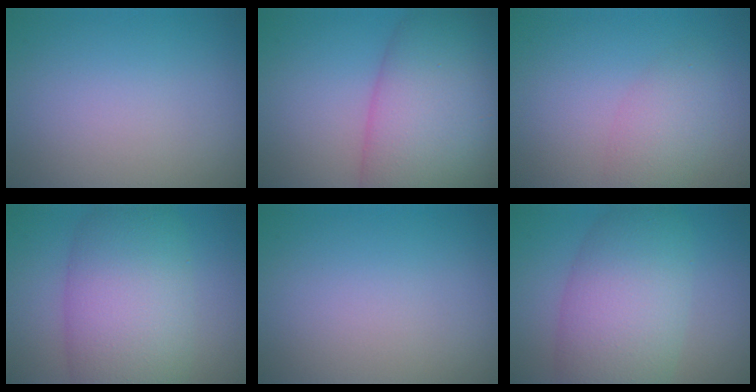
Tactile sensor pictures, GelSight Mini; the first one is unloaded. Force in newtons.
{"total": 12.3, "press": 12.3, "slide": 0.5}
{"total": 3.0, "press": 3.0, "slide": 0.2}
{"total": 10.3, "press": 10.3, "slide": 0.5}
{"total": 0.0}
{"total": 8.6, "press": 8.6, "slide": 0.3}